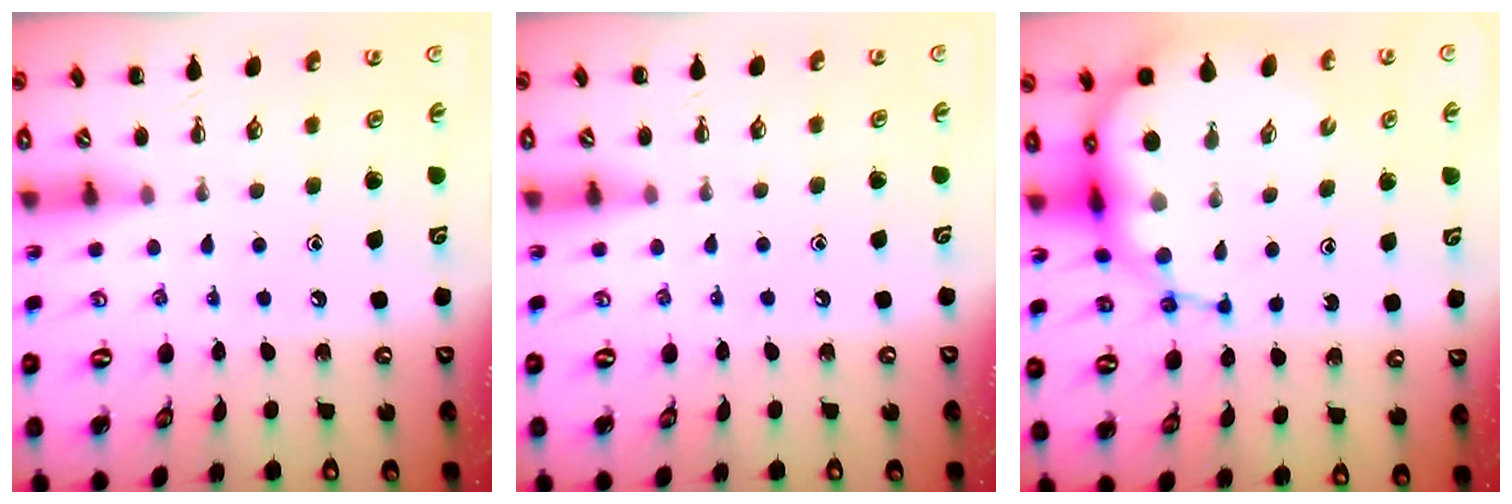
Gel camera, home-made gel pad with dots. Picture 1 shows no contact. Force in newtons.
{"total": 3.6, "press": 3.3, "slide": 1.3}
{"total": 13.6, "press": 13.2, "slide": 3.6}